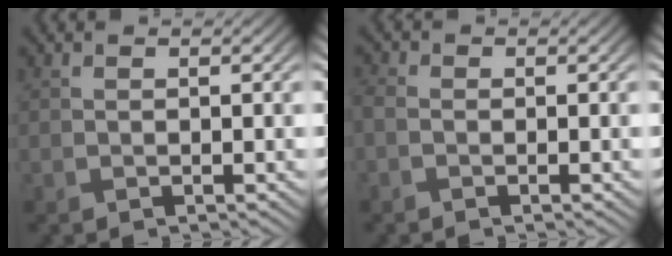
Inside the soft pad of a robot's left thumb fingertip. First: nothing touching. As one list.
[{"total": 2.0, "force": [-0.9, 1.3, 1.2], "torque": [-0.034, -0.001, -0.020]}]